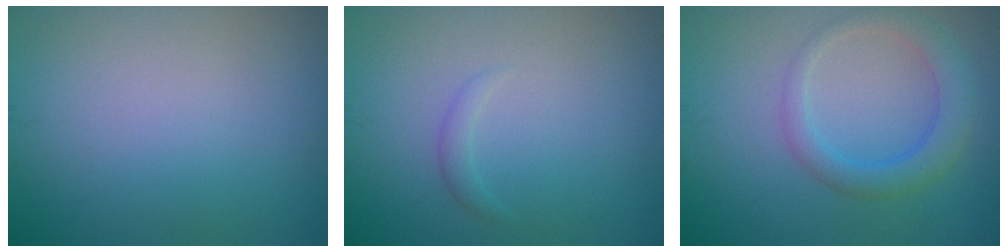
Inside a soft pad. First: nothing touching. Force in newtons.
{"total": 0.9, "press": 0.9, "slide": 0.0}
{"total": 3.3, "press": 3.3, "slide": 0.1}